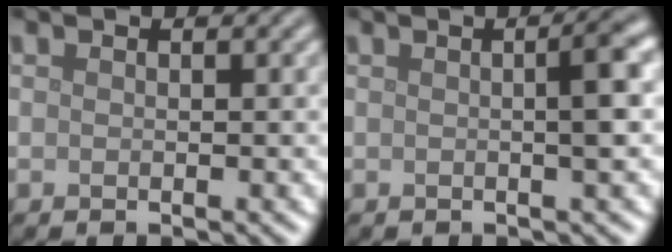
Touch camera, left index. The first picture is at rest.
{"total": 3.0, "force": [0.2, 0.5, 3.0], "torque": [-0.039, 0.008, -0.002]}